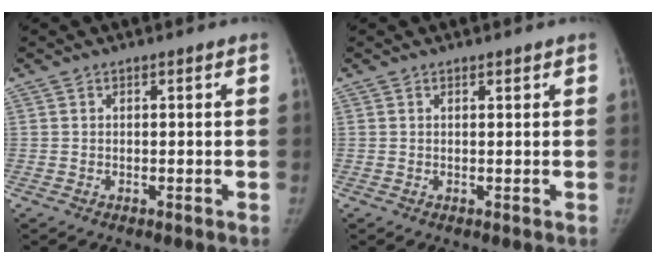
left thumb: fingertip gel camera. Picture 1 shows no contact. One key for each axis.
{"total": 1.0, "fx": 0.9, "fy": 0.4, "fz": 0.2, "tx": -0.001, "ty": -0.007, "tz": 0.013}